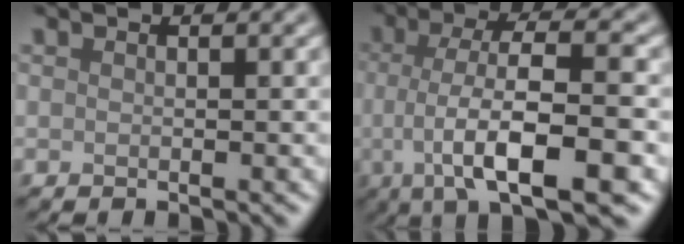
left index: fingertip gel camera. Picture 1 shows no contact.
{"total": 9.4, "force": [-1.7, 2.6, 8.8], "torque": [-0.131, 0.002, -0.035]}